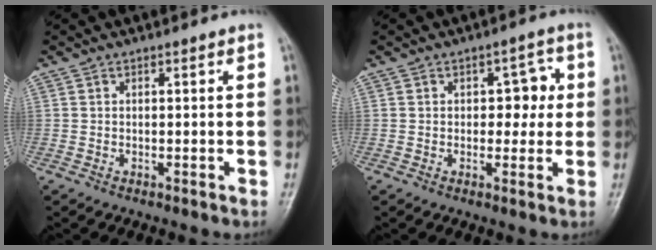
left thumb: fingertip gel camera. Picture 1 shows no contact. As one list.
[{"total": 5.1, "force": [0.7, 3.5, 3.7], "torque": [-0.011, 0.004, 0.003]}]